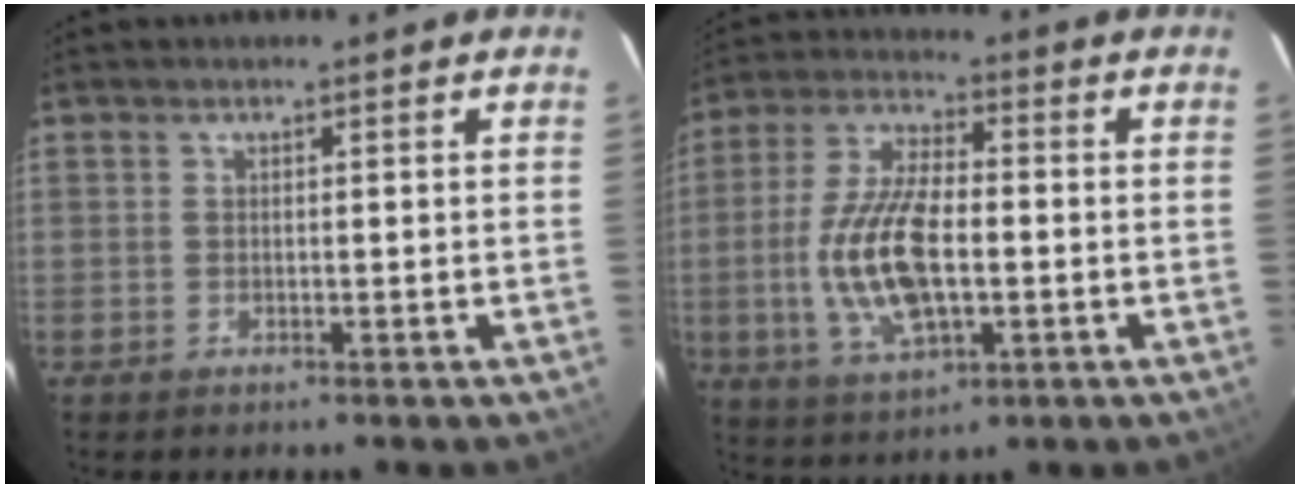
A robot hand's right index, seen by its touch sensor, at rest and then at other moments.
{"total": 14.8, "force": [-2.3, 6.4, 13.1], "torque": [-0.272, -0.001, -0.040]}